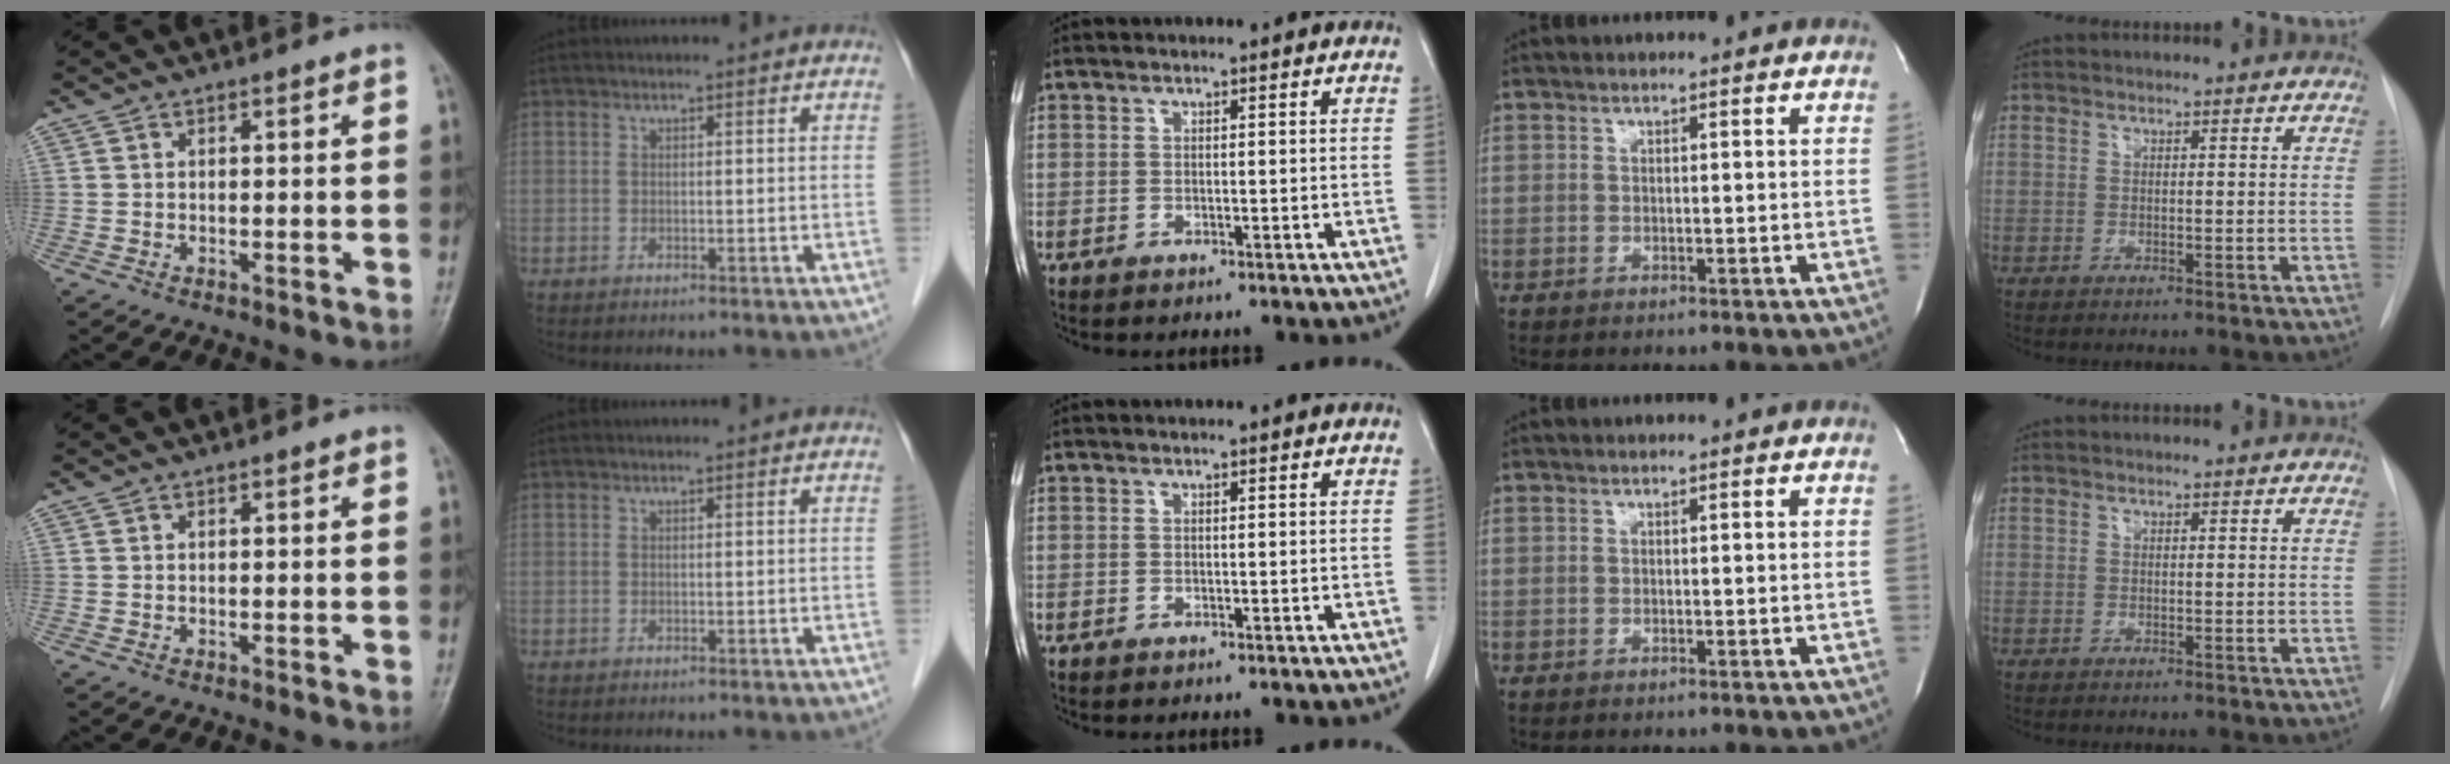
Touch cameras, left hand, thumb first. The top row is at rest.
{}